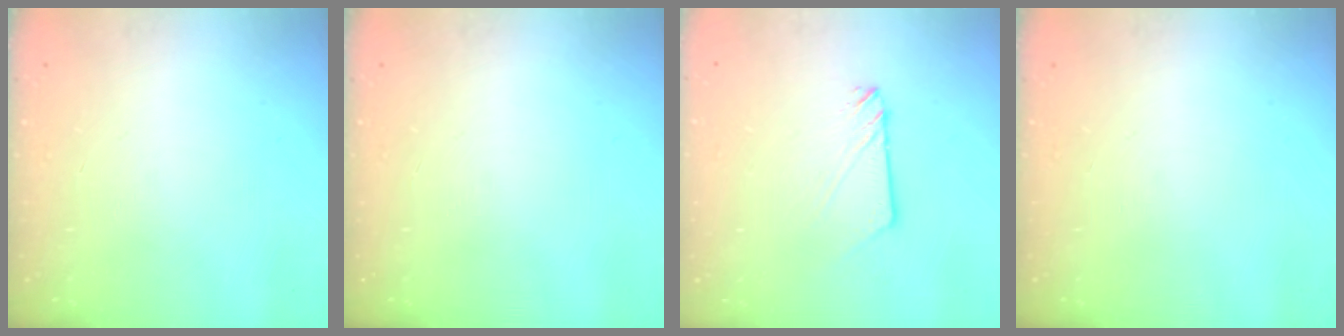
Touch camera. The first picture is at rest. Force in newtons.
{"total": 0.0}
{"total": 3.2, "press": 3.2, "slide": 0.2}
{"total": 0.0}